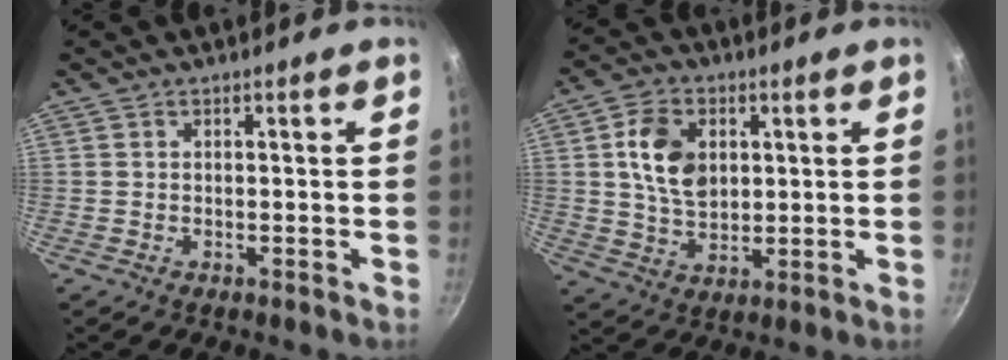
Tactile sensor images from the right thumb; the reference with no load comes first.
{"total": 10.3, "force": [2.2, 7.3, 6.9], "torque": [-0.106, -0.003, 0.040]}